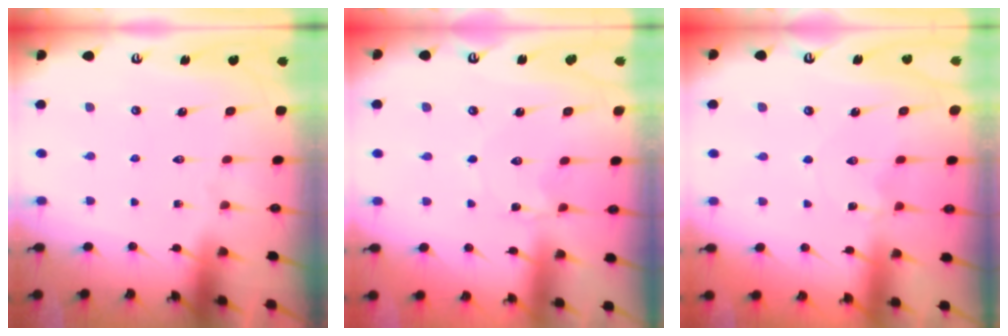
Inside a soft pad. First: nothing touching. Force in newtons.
{"total": 0.8, "press": 0.8, "slide": 0.1}
{"total": 1.0, "press": 1.0, "slide": 0.3}